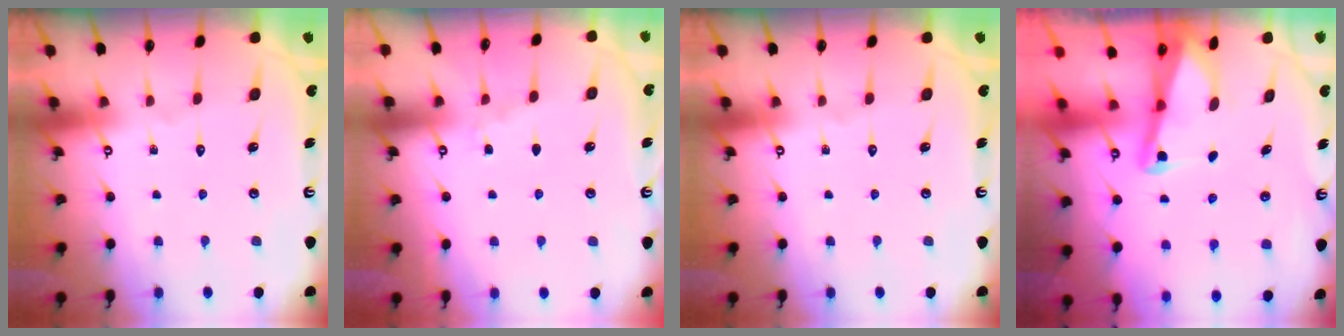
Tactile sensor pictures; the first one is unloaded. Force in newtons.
{"total": 3.3, "press": 3.3, "slide": 0.4}
{"total": 0.0}
{"total": 2.3, "press": 2.2, "slide": 0.4}